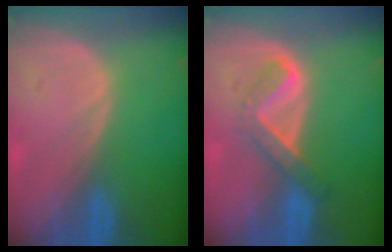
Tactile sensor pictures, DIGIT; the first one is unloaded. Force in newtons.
{"total": 5.4, "press": 4.7, "slide": 2.7}